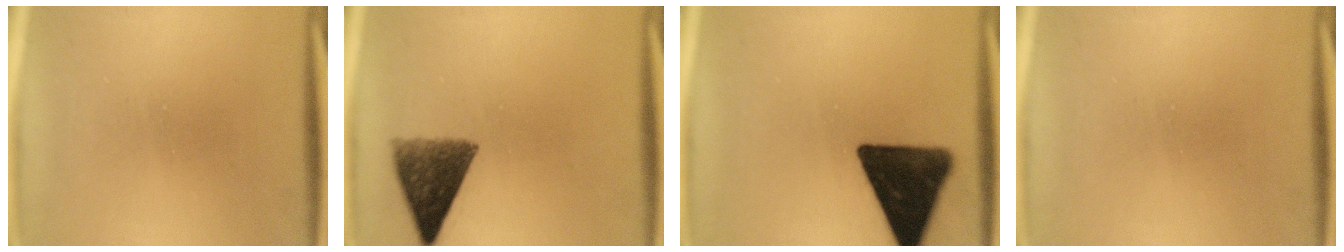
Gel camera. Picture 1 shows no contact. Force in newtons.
{"total": 9.0}
{"total": 16.7}
{"total": 0.0}